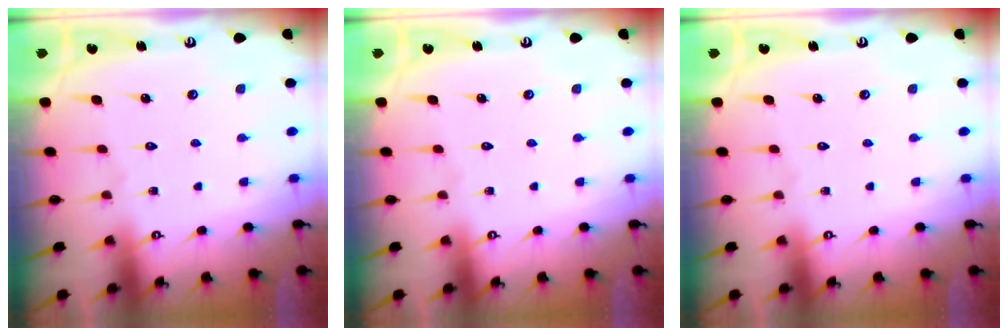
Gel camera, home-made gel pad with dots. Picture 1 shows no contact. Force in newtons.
{"total": 0.0}
{"total": 0.0}